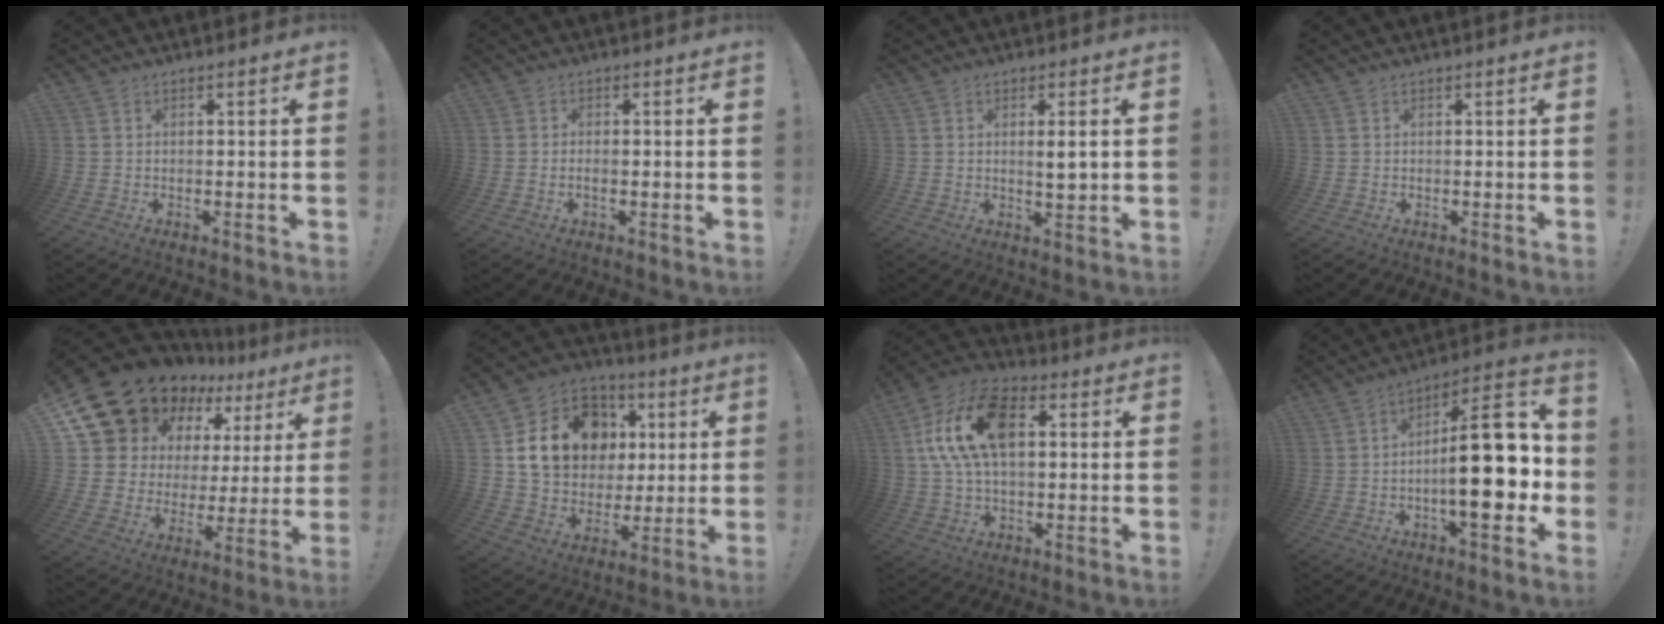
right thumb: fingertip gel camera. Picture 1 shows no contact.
{"total": 1.5, "force": [-0.7, 0.3, 1.2], "torque": [-0.015, 0.000, -0.014]}
{"total": 3.6, "force": [0.7, 0.3, 3.5], "torque": [-0.044, -0.014, 0.004]}
{"total": 0.0}
{"total": 16.2, "force": [13.7, 7.7, 4.1], "torque": [-0.079, -0.108, 0.269]}
{"total": 18.5, "force": [5.6, 14.6, 9.8], "torque": [-0.145, -0.008, 0.130]}
{"total": 17.8, "force": [4.1, 10.5, 13.9], "torque": [-0.261, 0.003, 0.070]}
{"total": 22.7, "force": [-2.6, 7.8, 21.2], "torque": [-0.318, 0.013, -0.039]}